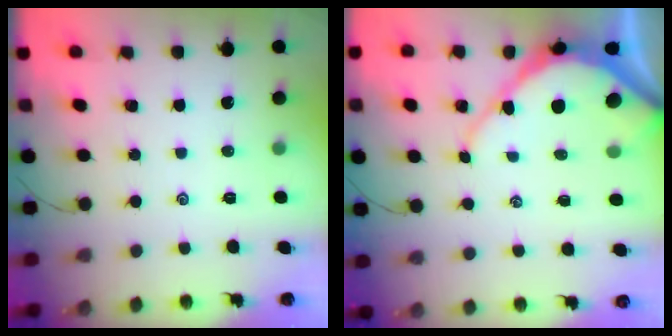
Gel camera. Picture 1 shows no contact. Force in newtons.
{"total": 8.5, "press": 8.5, "slide": 1.0}